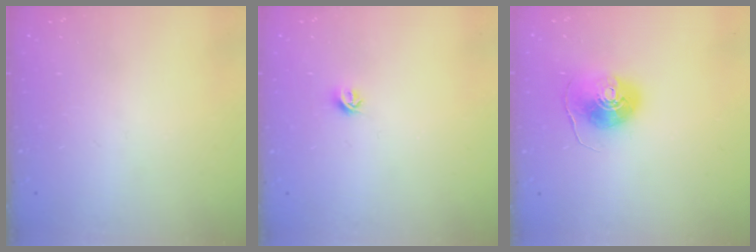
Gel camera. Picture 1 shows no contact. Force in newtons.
{"total": 5.3, "press": 5.2, "slide": 0.7}
{"total": 8.1, "press": 8.1, "slide": 0.3}